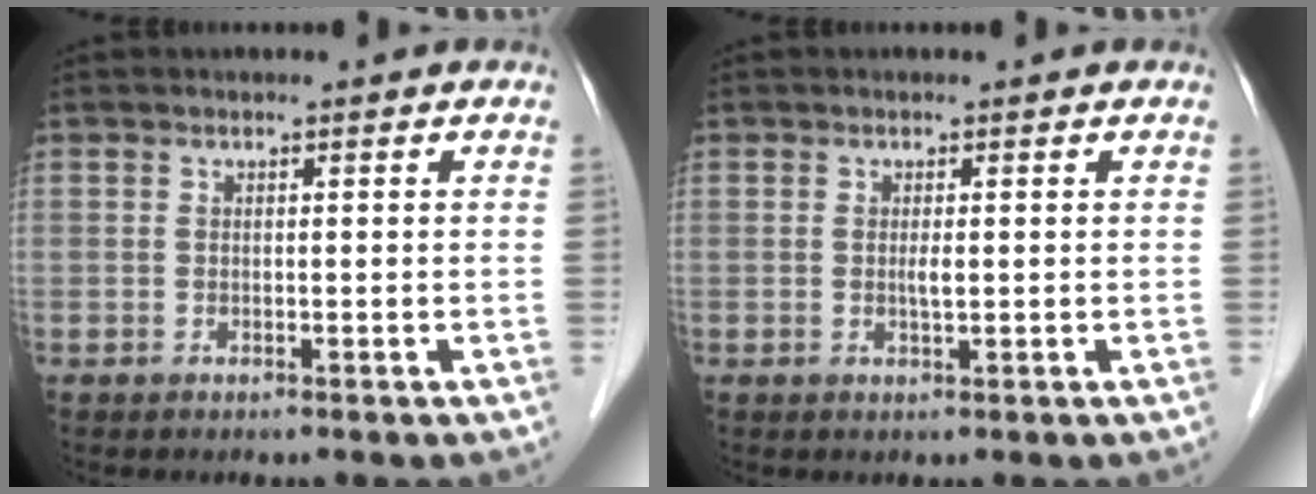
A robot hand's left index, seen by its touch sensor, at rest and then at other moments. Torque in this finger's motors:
{"motor_torque": [0.48, 0.23, 0.05, 0.03]}